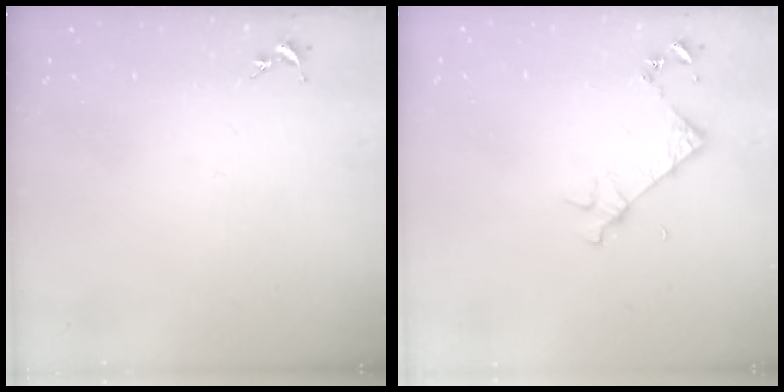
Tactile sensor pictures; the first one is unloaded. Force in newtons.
{"total": 4.1, "press": 4.1, "slide": 0.4}